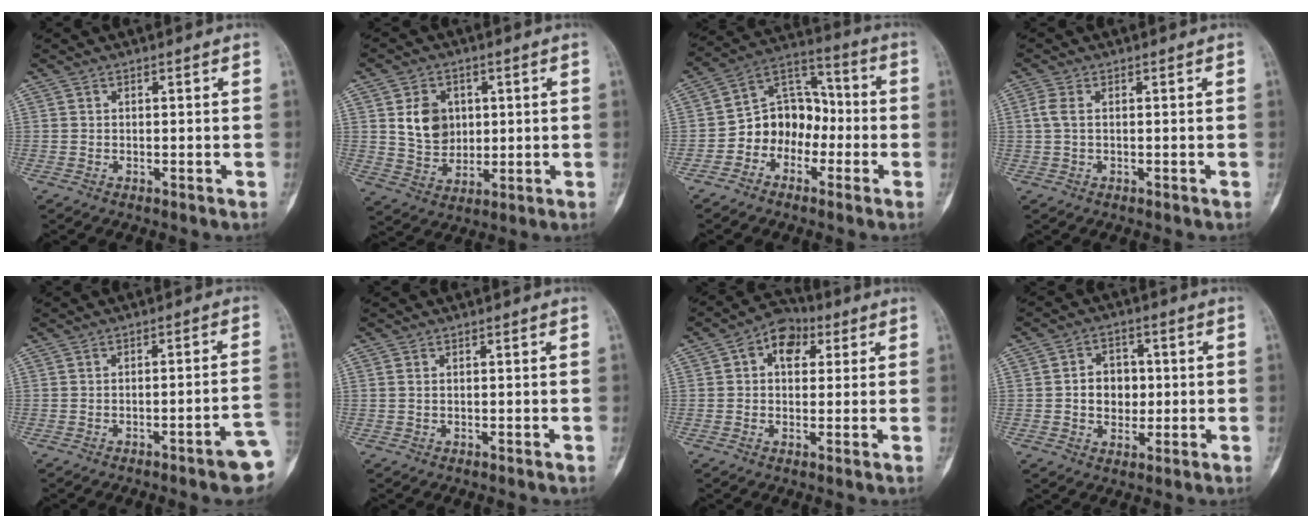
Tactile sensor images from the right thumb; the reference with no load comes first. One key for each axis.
{"total": 8.8, "fx": 2.1, "fy": 7.0, "fz": 4.9, "tx": -0.052, "ty": -0.013, "tz": 0.044}
{"total": 11.0, "fx": -3.2, "fy": 8.9, "fz": 5.6, "tx": -0.053, "ty": 0.060, "tz": -0.069}
{"total": 2.5, "fx": 0.4, "fy": 1.3, "fz": 2.1, "tx": -0.061, "ty": 0.009, "tz": 0.009}
{"total": 6.9, "fx": -3.4, "fy": 0.9, "fz": 6.0, "tx": -0.069, "ty": 0.025, "tz": -0.038}
{"total": 0.6, "fx": 0.2, "fy": 0.4, "fz": 0.4, "tx": -0.010, "ty": 0.003, "tz": 0.004}
{"total": 7.7, "fx": 2.5, "fy": 5.3, "fz": 4.9, "tx": -0.051, "ty": 0.014, "tz": 0.031}
{"total": 9.5, "fx": 0.5, "fy": 7.3, "fz": 6.1, "tx": -0.046, "ty": 0.008, "tz": 0.009}